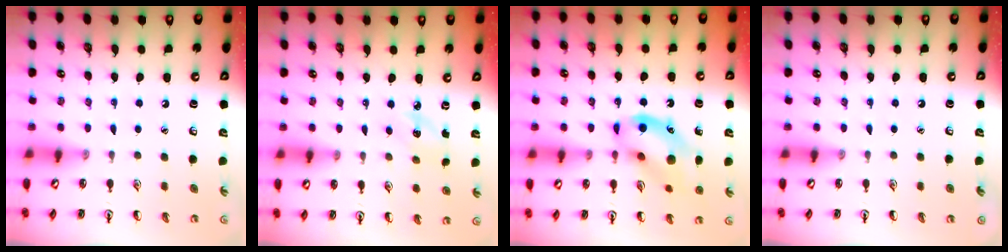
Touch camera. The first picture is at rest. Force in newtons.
{"total": 3.7, "press": 3.4, "slide": 1.3}
{"total": 13.6, "press": 13.5, "slide": 1.5}
{"total": 0.0}